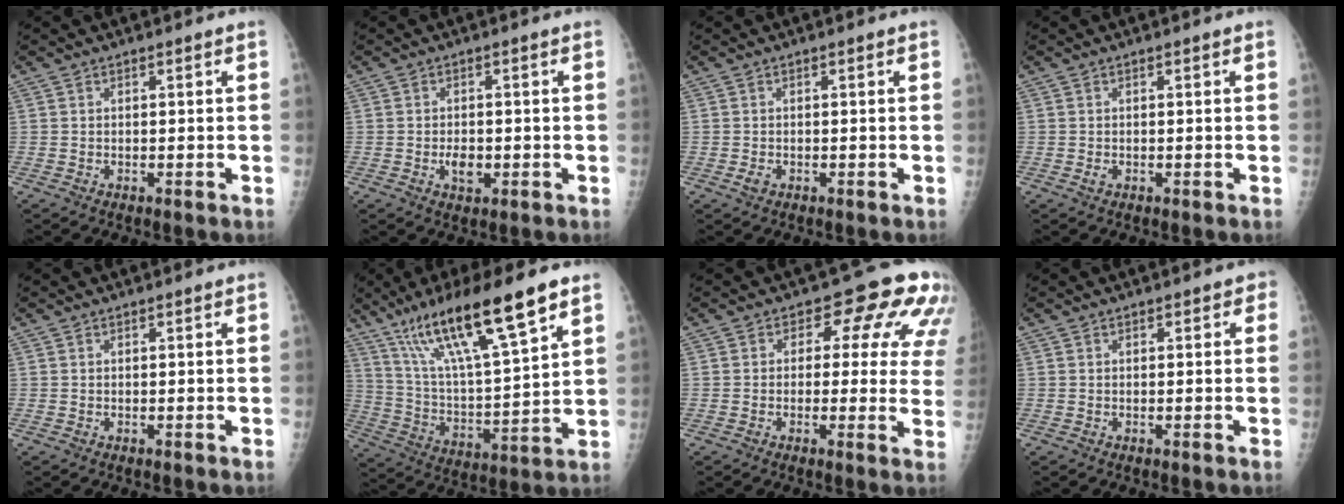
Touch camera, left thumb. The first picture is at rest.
{"total": 3.2, "force": [-0.9, 2.0, 2.4], "torque": [-0.031, 0.002, -0.011]}
{"total": 1.2, "force": [-0.6, 0.8, 0.6], "torque": [-0.010, 0.000, -0.009]}
{"total": 0.5, "force": [-0.2, 0.4, 0.3], "torque": [-0.001, 0.000, -0.003]}
{"total": 0.0}
{"total": 21.7, "force": [13.2, 3.8, 16.7], "torque": [-0.287, -0.036, 0.243]}
{"total": 12.6, "force": [4.9, 7.0, 9.2], "torque": [-0.056, -0.009, 0.038]}
{"total": 1.1, "force": [0.3, 0.8, 0.7], "torque": [0.009, 0.004, -0.004]}